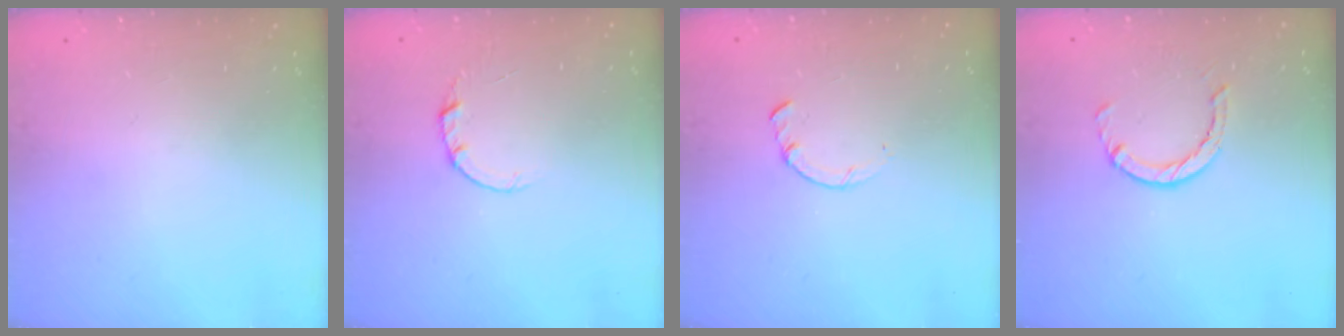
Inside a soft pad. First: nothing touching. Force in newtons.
{"total": 2.0, "press": 2.0, "slide": 0.2}
{"total": 0.7, "press": 0.6, "slide": 0.2}
{"total": 2.5, "press": 2.4, "slide": 0.4}